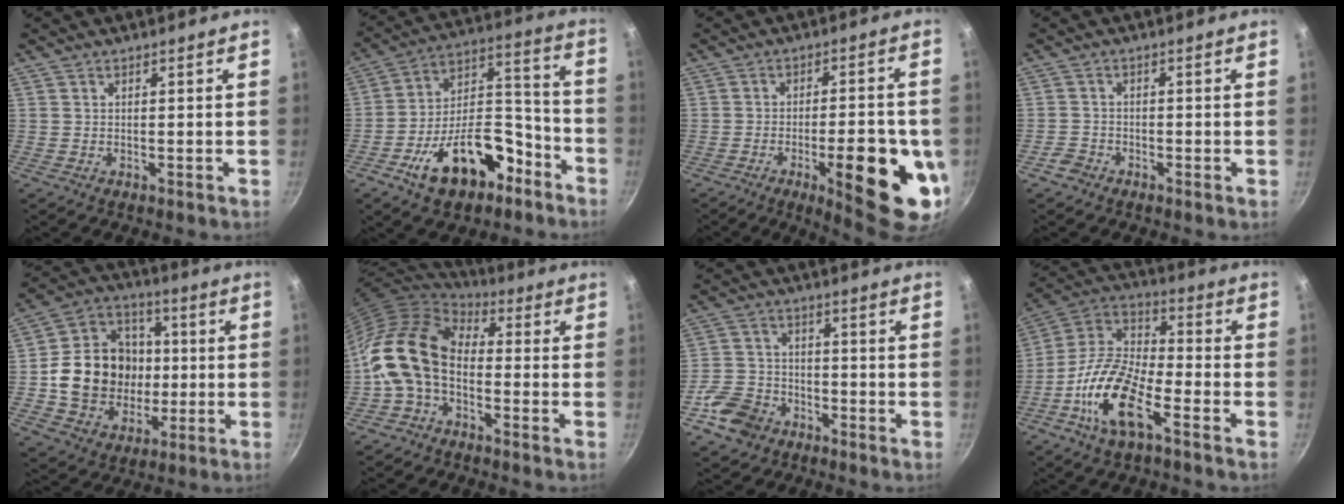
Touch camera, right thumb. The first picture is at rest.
{"total": 20.3, "force": [-10.5, 11.1, 13.4], "torque": [-0.180, 0.096, -0.163]}
{"total": 18.4, "force": [-5.1, 5.8, 16.7], "torque": [-0.196, 0.009, -0.065]}
{"total": 2.2, "force": [-1.7, 1.3, 0.6], "torque": [-0.013, 0.015, -0.034]}
{"total": 18.5, "force": [-0.9, 16.0, 9.3], "torque": [-0.127, 0.035, -0.012]}
{"total": 14.5, "force": [-2.4, 9.6, 10.6], "torque": [-0.177, 0.037, -0.064]}
{"total": 9.2, "force": [-4.9, 6.8, 3.8], "torque": [-0.060, 0.037, -0.100]}
{"total": 16.5, "force": [-7.6, 6.8, 13.0], "torque": [-0.246, 0.051, -0.167]}